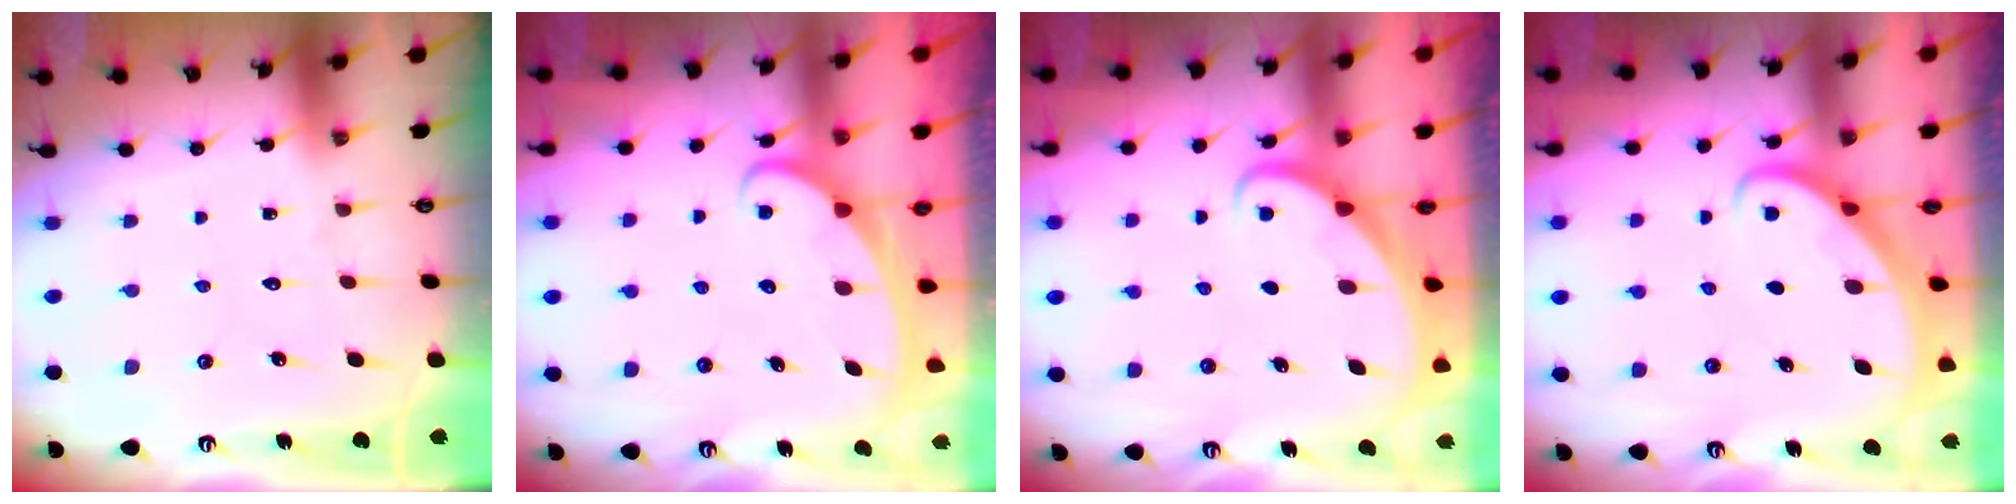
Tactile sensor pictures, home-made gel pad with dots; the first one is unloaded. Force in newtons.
{"total": 2.4, "press": 2.4, "slide": 0.3}
{"total": 2.0, "press": 2.0, "slide": 0.3}
{"total": 2.7, "press": 2.7, "slide": 0.2}